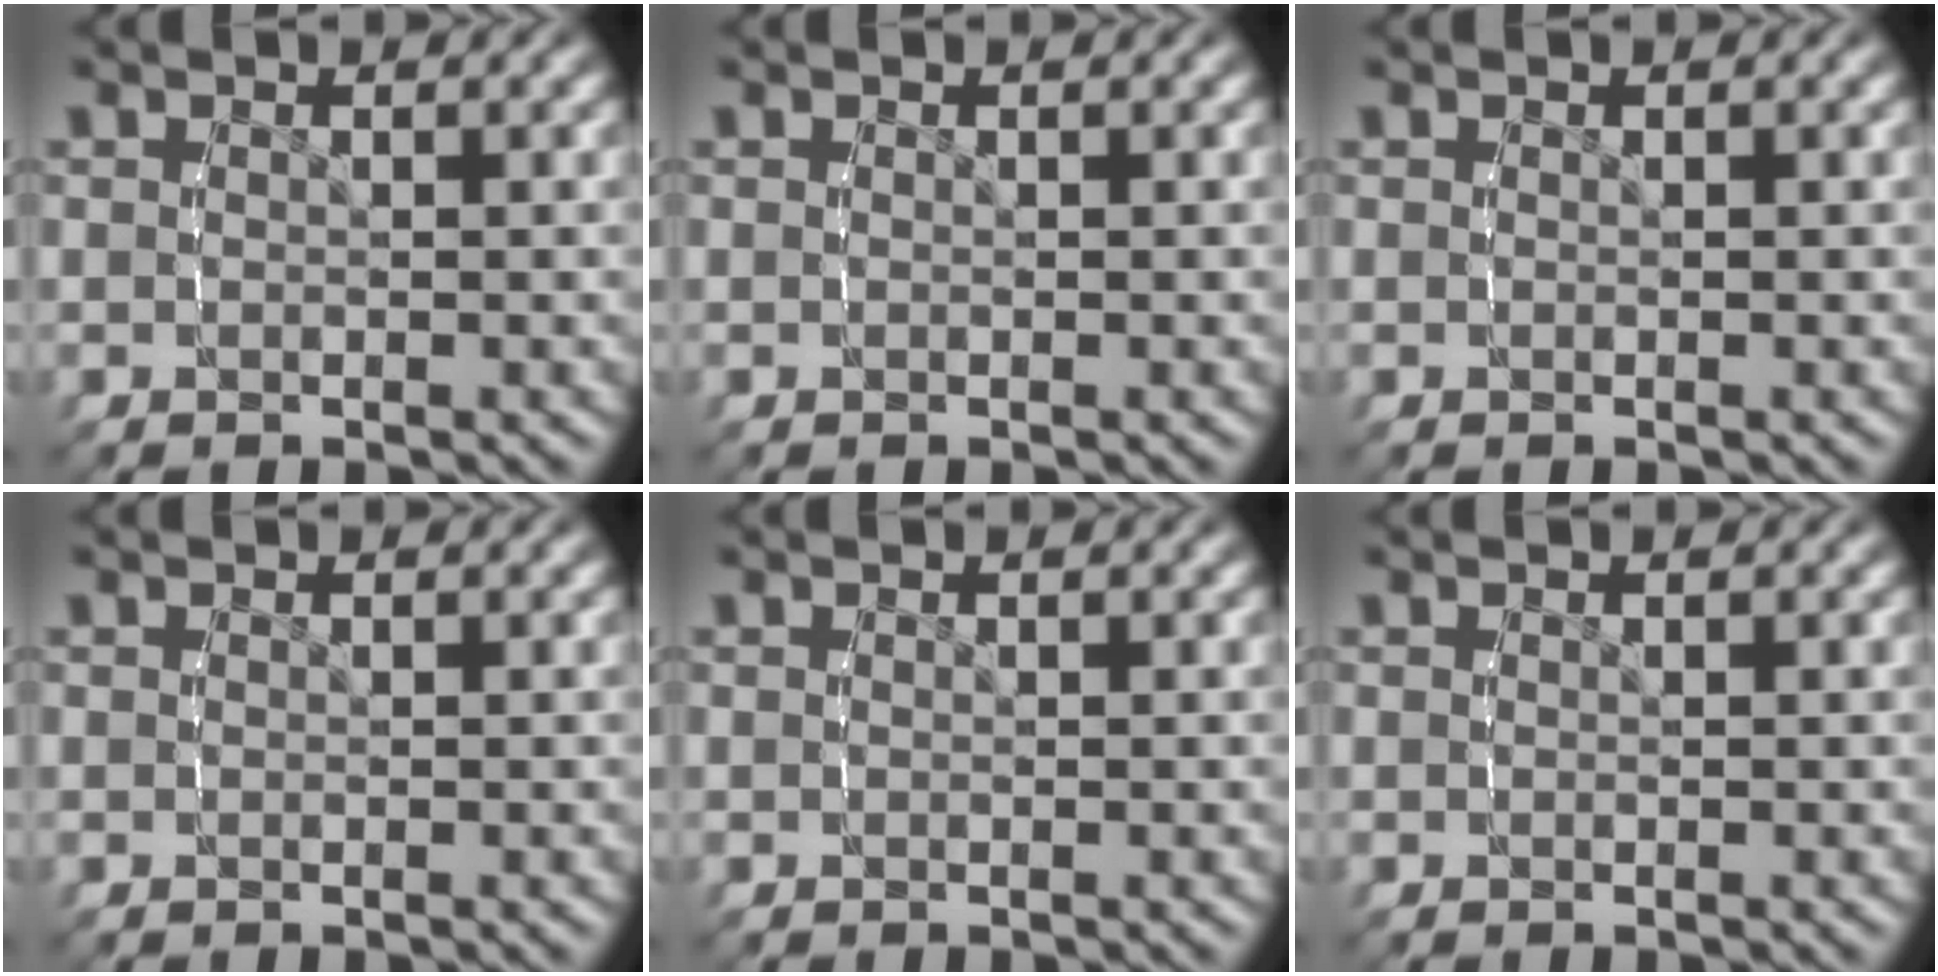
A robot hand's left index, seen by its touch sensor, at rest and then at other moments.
{"total": 0.0}
{"total": 0.0}
{"total": 0.0}
{"total": 0.0}
{"total": 0.0}